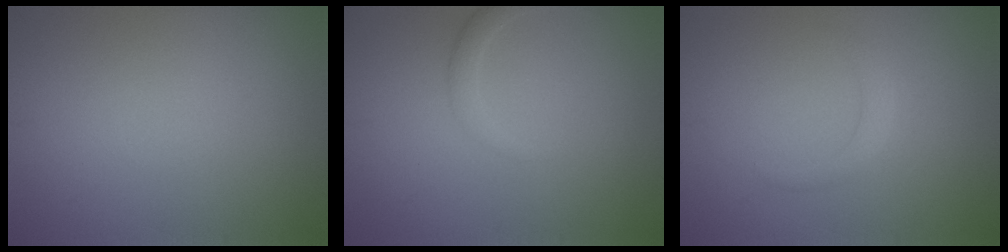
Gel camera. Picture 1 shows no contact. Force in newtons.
{"total": 1.4, "press": 1.4, "slide": 0.1}
{"total": 1.2, "press": 1.2, "slide": 0.1}